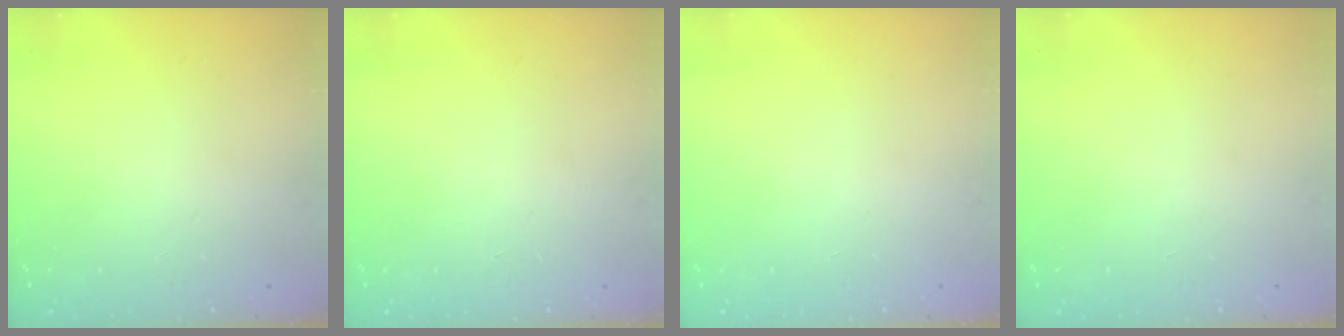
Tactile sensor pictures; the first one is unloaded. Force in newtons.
{"total": 0.0}
{"total": 0.0}
{"total": 0.0}